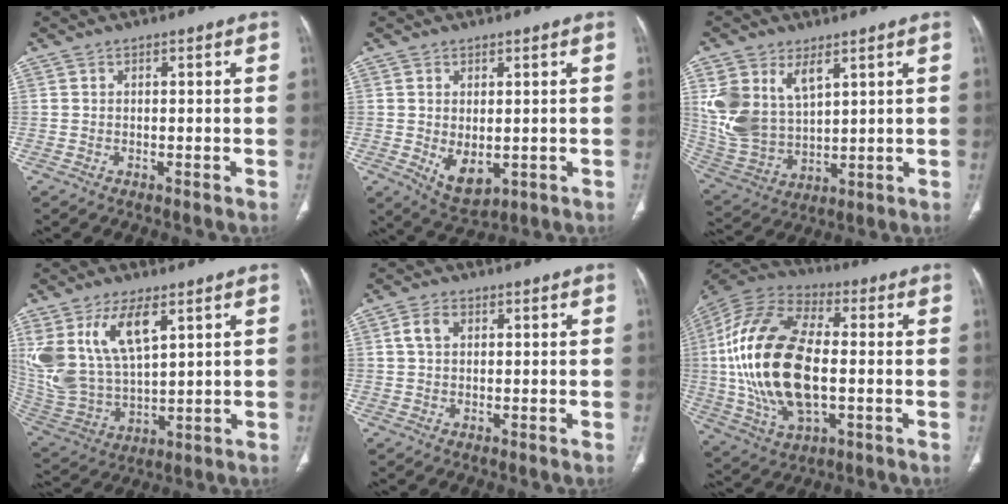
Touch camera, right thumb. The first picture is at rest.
{"total": 6.1, "force": [-0.8, 3.5, 4.9], "torque": [-0.072, -0.011, 0.007]}
{"total": 14.0, "force": [5.9, 8.3, 9.6], "torque": [-0.188, -0.017, 0.139]}
{"total": 17.5, "force": [7.8, 8.6, 13.0], "torque": [-0.260, -0.029, 0.167]}
{"total": 3.2, "force": [1.0, 2.2, 2.2], "torque": [-0.046, 0.008, 0.019]}
{"total": 24.8, "force": [-0.7, 12.7, 21.3], "torque": [-0.443, 0.005, -0.011]}